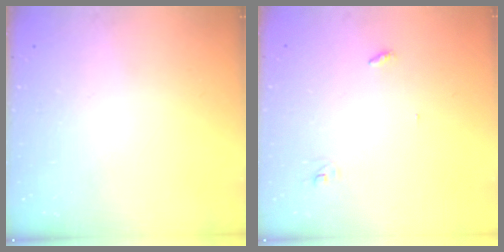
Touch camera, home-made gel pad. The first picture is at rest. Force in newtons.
{"total": 2.8, "press": 2.8, "slide": 0.2}